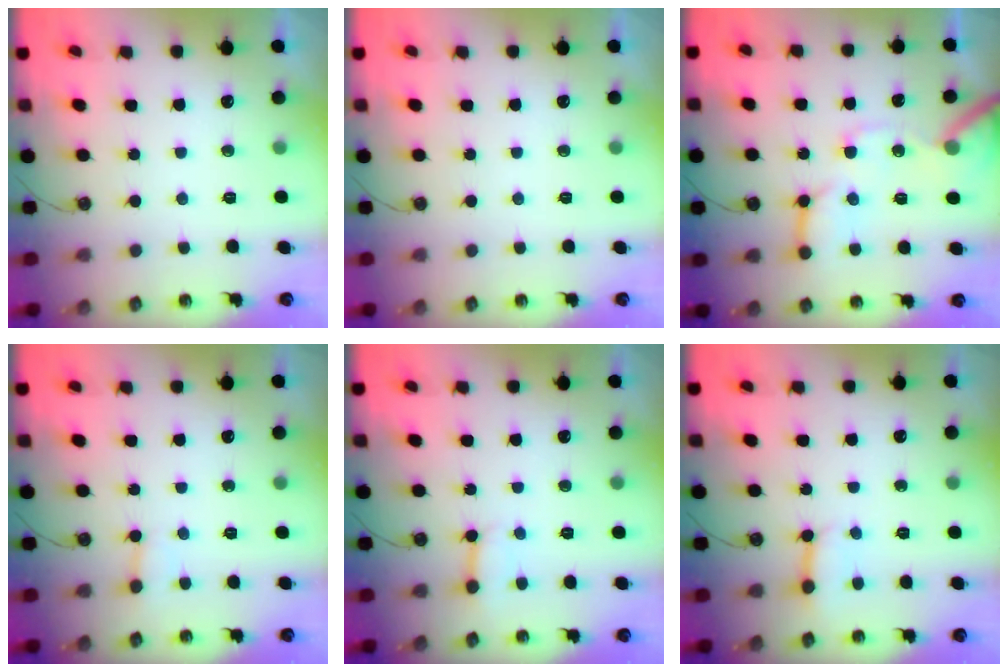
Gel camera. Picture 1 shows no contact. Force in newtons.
{"total": 0.0}
{"total": 15.1, "press": 15.0, "slide": 1.7}
{"total": 2.7, "press": 2.7, "slide": 0.5}
{"total": 3.5, "press": 3.5, "slide": 0.5}
{"total": 2.9, "press": 2.9, "slide": 0.2}